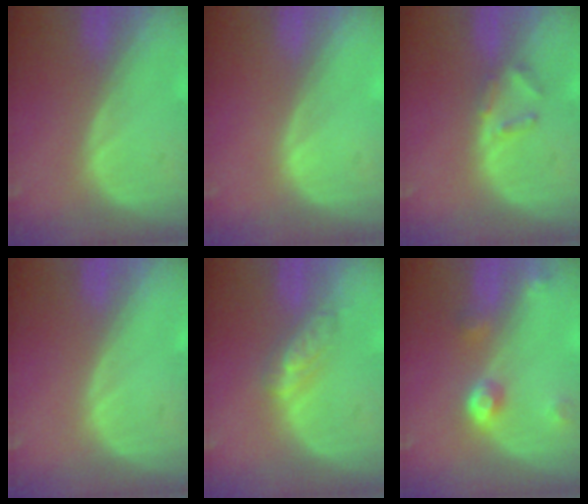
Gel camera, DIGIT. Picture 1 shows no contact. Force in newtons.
{"total": 0.0}
{"total": 2.8, "press": 2.7, "slide": 0.4}
{"total": 0.0}
{"total": 4.7, "press": 4.5, "slide": 1.5}
{"total": 4.7, "press": 4.3, "slide": 2.0}